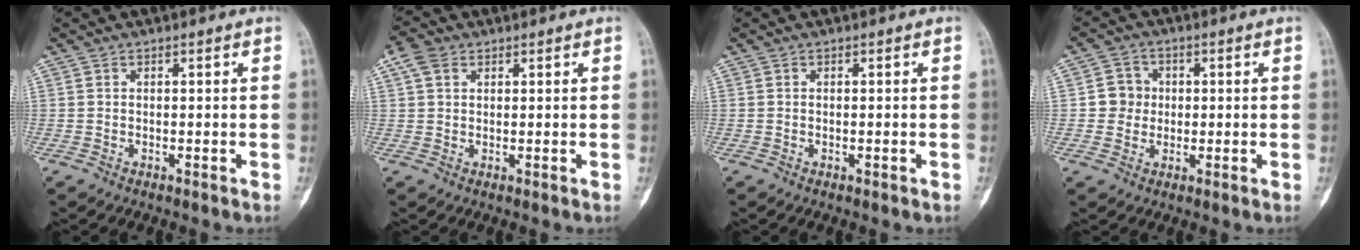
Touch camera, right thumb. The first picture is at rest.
{"total": 3.7, "force": [1.8, 2.6, 2.0], "torque": [-0.038, 0.009, 0.036]}
{"total": 0.6, "force": [-0.2, 0.1, 0.6], "torque": [-0.008, 0.000, -0.001]}
{"total": 4.6, "force": [0.2, 4.4, 1.1], "torque": [0.012, 0.009, -0.003]}